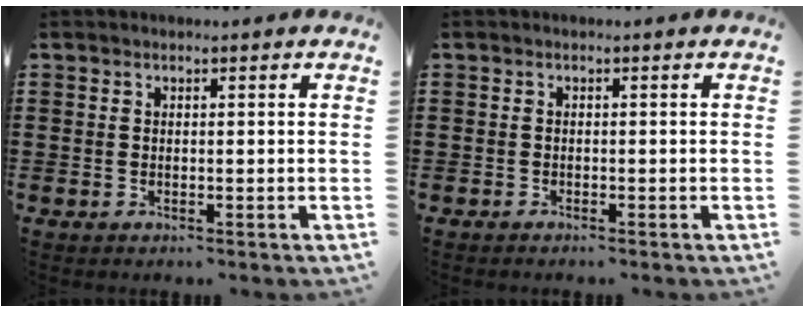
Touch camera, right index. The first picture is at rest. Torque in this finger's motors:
{"motor_torque": [0.98, 0.64, -0.01, 0.01]}